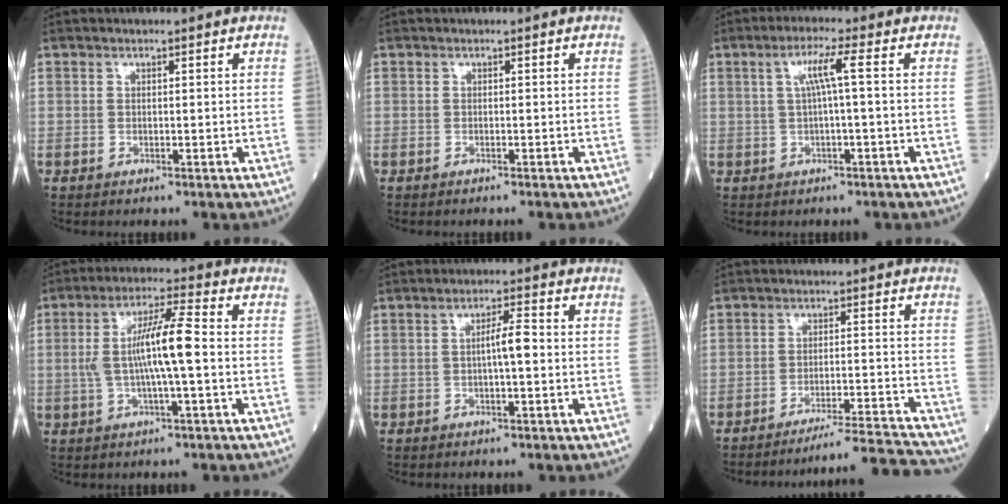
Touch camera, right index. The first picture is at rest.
{"total": 0.7, "force": [-0.6, 0.0, 0.2], "torque": [-0.005, -0.001, -0.010]}
{"total": 4.2, "force": [0.6, -0.5, 4.2], "torque": [-0.082, 0.013, 0.015]}
{"total": 9.3, "force": [-0.3, 0.6, 9.3], "torque": [-0.178, 0.014, -0.012]}
{"total": 3.9, "force": [-0.1, 0.4, 3.8], "torque": [-0.067, 0.007, -0.003]}
{"total": 10.7, "force": [-10.5, -2.0, 1.0], "torque": [-0.001, 0.005, -0.157]}